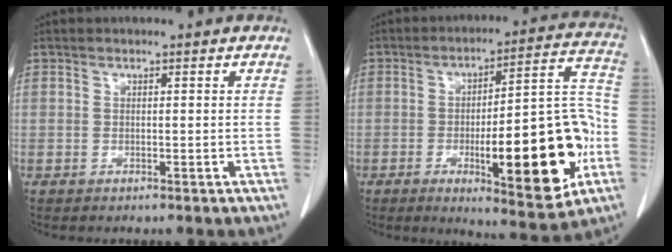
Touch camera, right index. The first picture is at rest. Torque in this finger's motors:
{"motor_torque": [1.46, -0.68, 0.57, 0.13]}